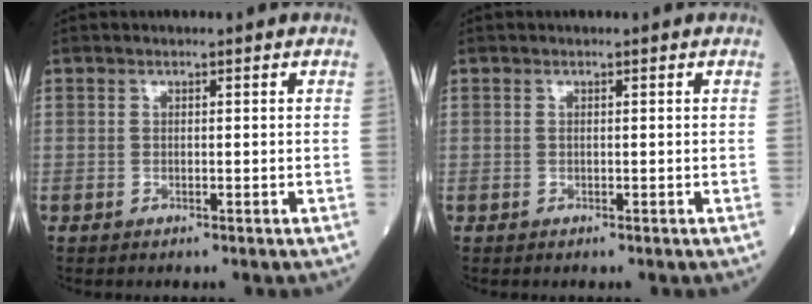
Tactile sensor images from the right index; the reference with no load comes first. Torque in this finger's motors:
{"motor_torque": [-0.09, 0.09, -0.09, -0.01]}